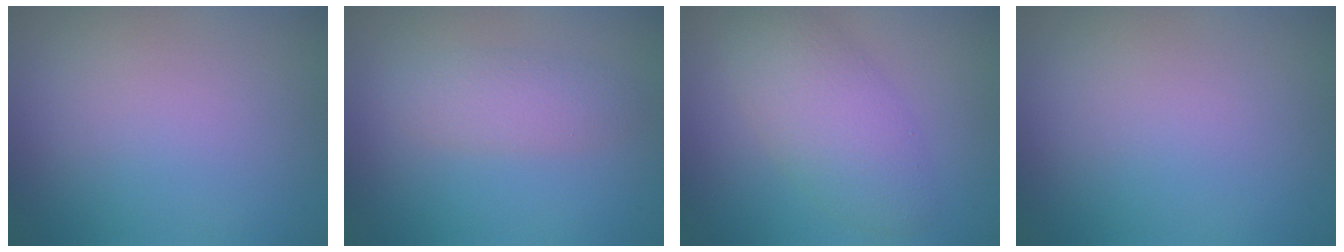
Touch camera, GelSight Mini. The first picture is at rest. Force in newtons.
{"total": 2.3, "press": 2.3, "slide": 0.1}
{"total": 4.9, "press": 4.9, "slide": 0.3}
{"total": 0.0}